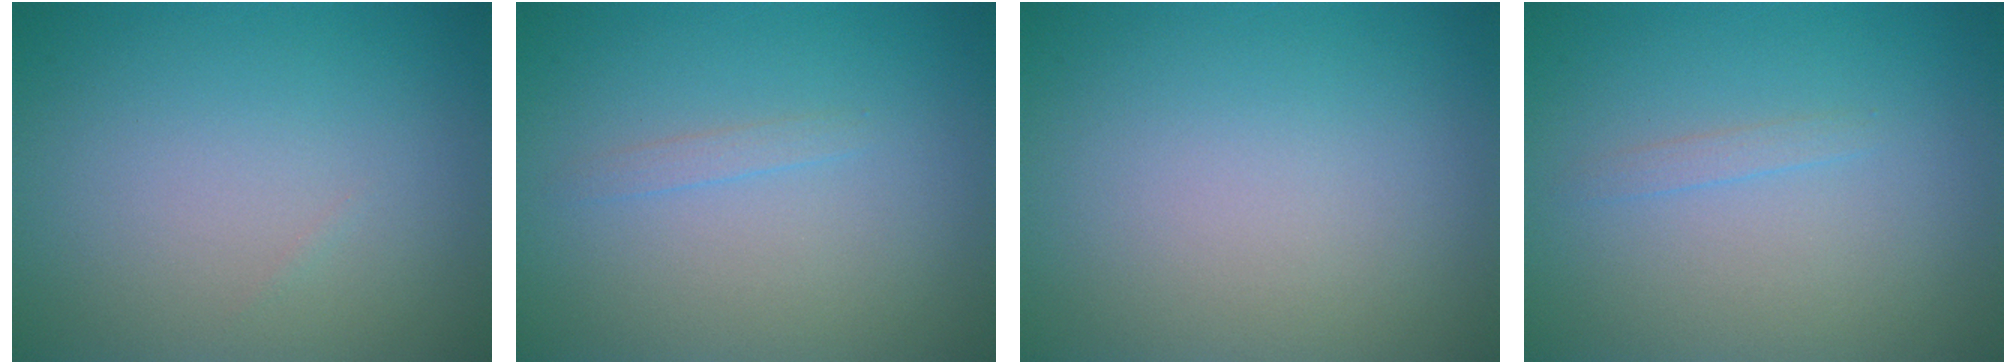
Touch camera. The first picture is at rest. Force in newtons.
{"total": 0.7, "press": 0.7, "slide": 0.1}
{"total": 0.0}
{"total": 0.7, "press": 0.7, "slide": 0.1}